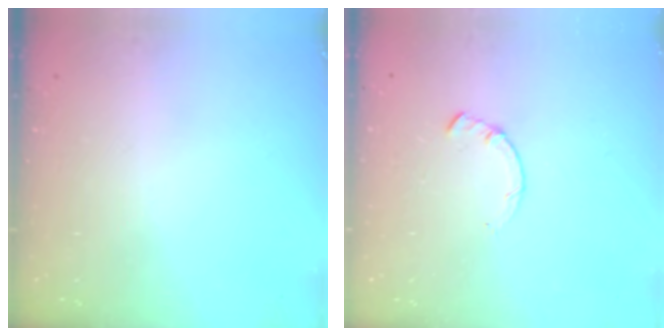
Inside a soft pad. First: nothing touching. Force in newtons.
{"total": 1.4, "press": 1.4, "slide": 0.2}